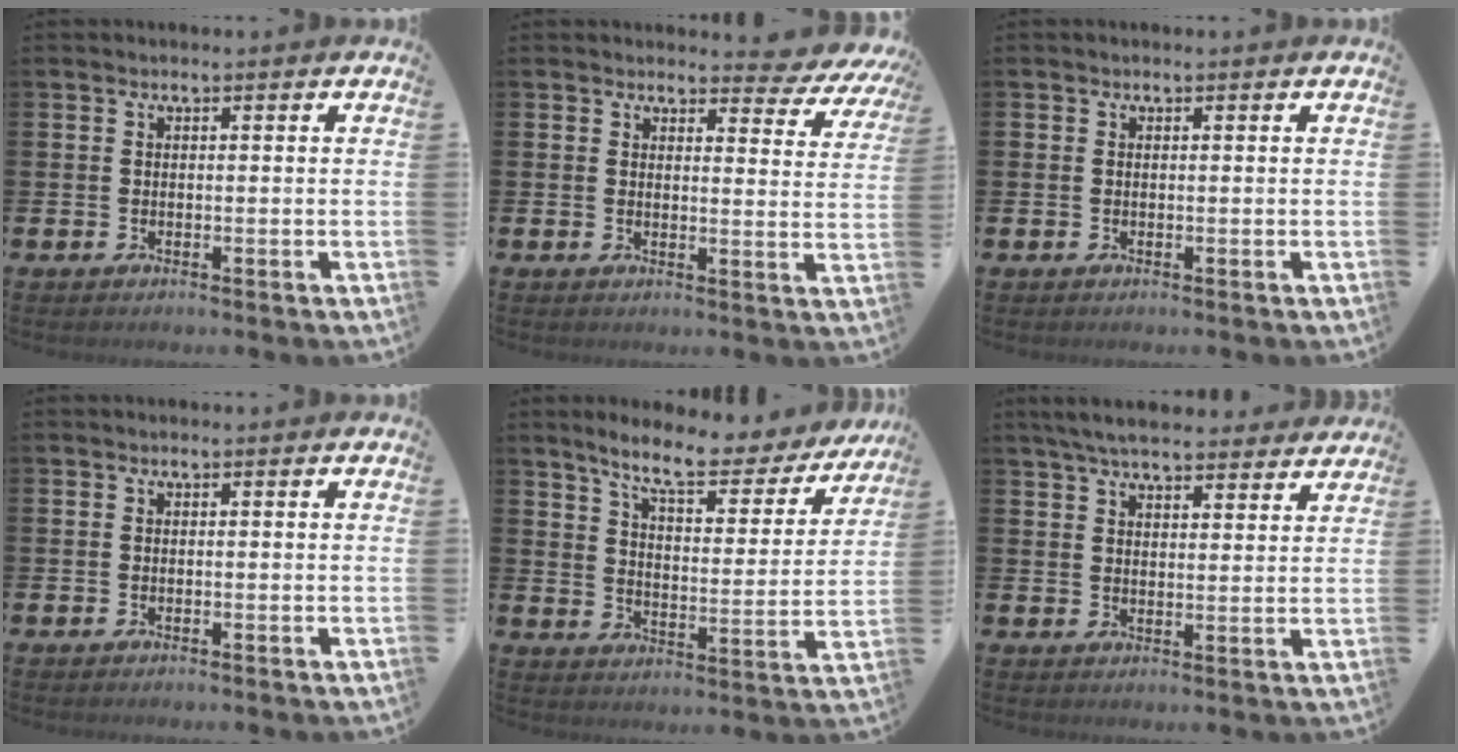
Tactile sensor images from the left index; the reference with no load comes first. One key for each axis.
{"total": 3.3, "fx": 3.0, "fy": 1.1, "fz": 0.6, "tx": -0.002, "ty": -0.028, "tz": 0.046}
{"total": 0.0}
{"total": 0.0}
{"total": 8.8, "fx": 7.8, "fy": 1.7, "fz": 3.6, "tx": -0.091, "ty": -0.050, "tz": 0.132}
{"total": 6.2, "fx": 5.8, "fy": 1.1, "fz": 1.8, "tx": -0.049, "ty": -0.022, "tz": 0.106}